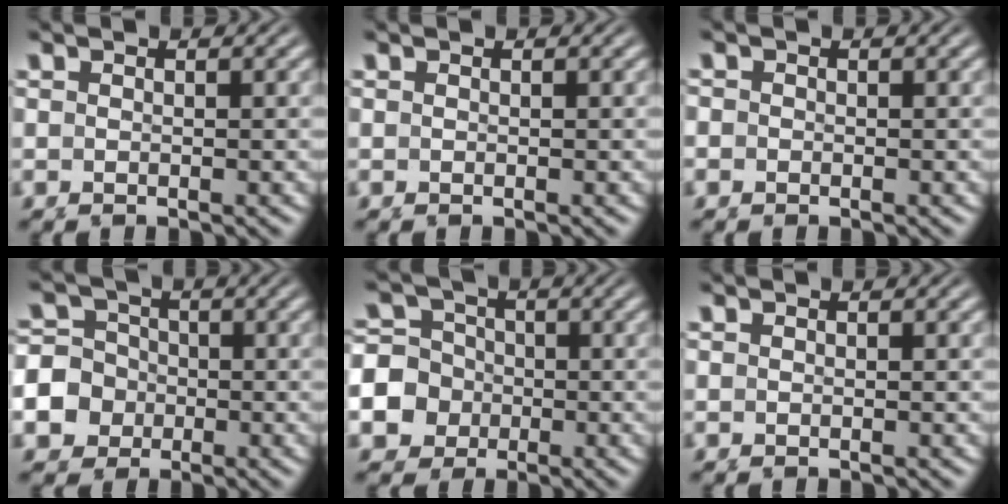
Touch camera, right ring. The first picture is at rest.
{"total": 0.0}
{"total": 0.8, "force": [0.0, 0.8, 0.0], "torque": [0.006, 0.011, -0.009]}
{"total": 7.9, "force": [-1.5, 7.4, 2.1], "torque": [-0.059, -0.029, -0.024]}
{"total": 9.3, "force": [-1.6, 8.8, 2.3], "torque": [-0.073, -0.035, -0.027]}
{"total": 0.0}